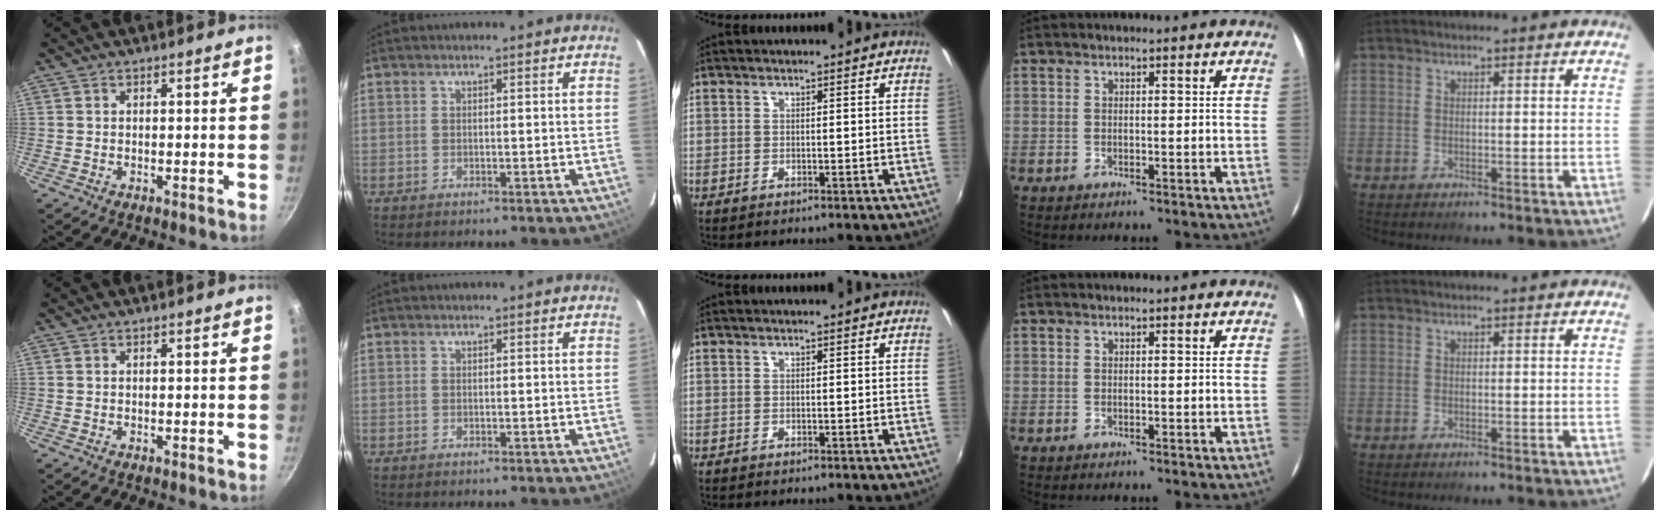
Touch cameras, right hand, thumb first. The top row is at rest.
{}